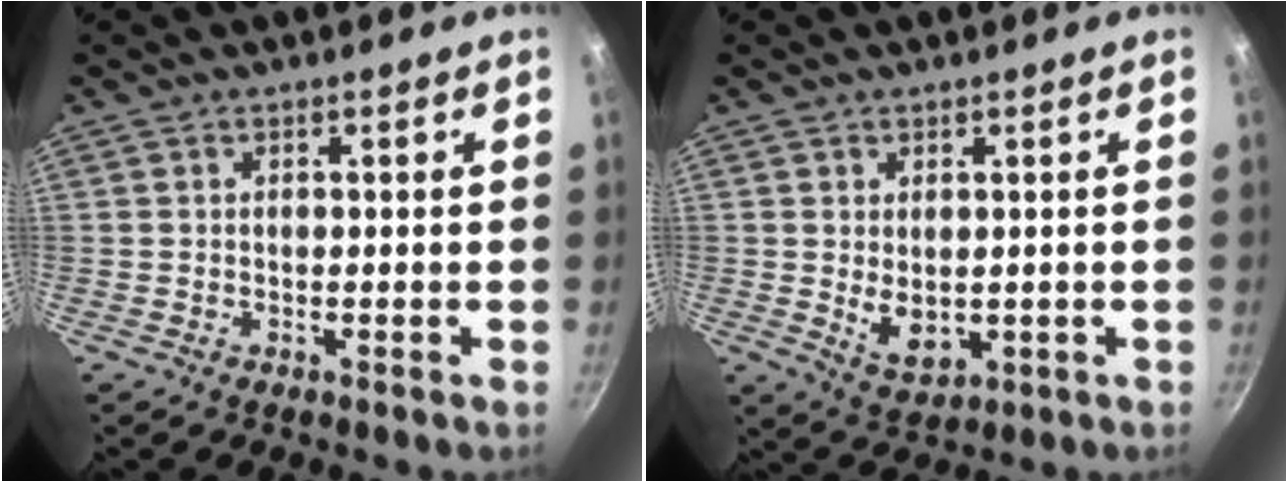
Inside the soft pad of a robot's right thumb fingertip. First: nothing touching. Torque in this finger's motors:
{"motor_torque": [-0.43, 0.51, -0.23, 0.19, 0.14]}